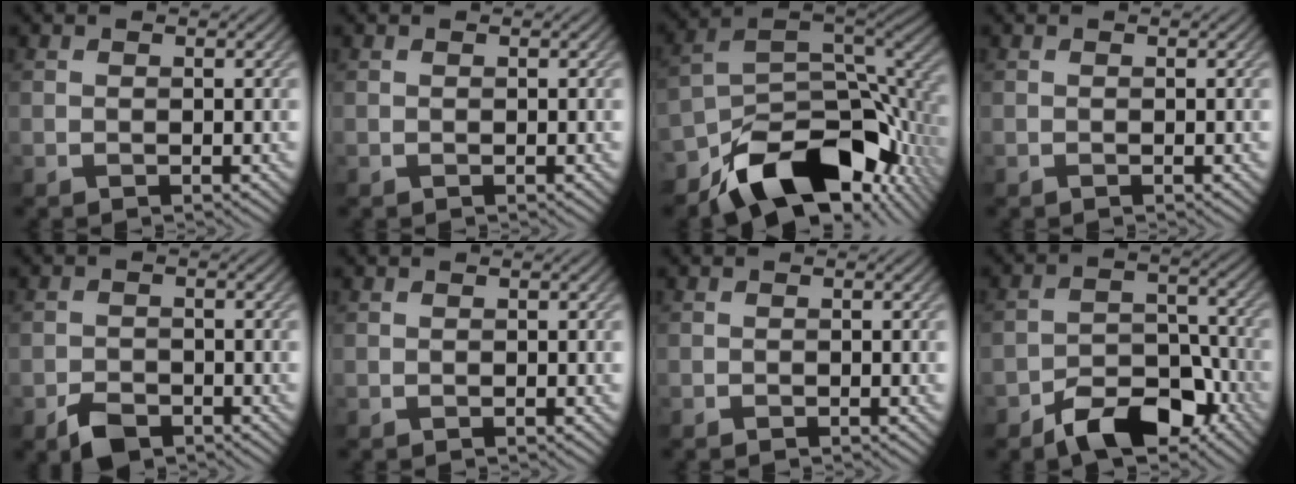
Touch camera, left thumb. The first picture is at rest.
{"total": 0.0}
{"total": 15.5, "force": [-9.5, 7.8, 9.4], "torque": [-0.167, -0.027, -0.152]}
{"total": 0.0}
{"total": 3.6, "force": [-2.5, 1.9, 1.7], "torque": [-0.033, -0.005, -0.051]}
{"total": 0.0}
{"total": 0.6, "force": [-0.5, 0.2, 0.3], "torque": [-0.003, -0.003, -0.007]}
{"total": 8.9, "force": [-6.1, 4.4, 4.8], "torque": [-0.069, 0.005, -0.114]}